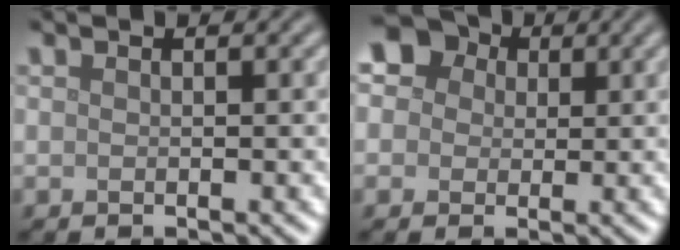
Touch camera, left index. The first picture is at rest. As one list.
[{"total": 9.0, "force": [3.5, 7.3, 3.9], "torque": [-0.079, 0.040, 0.024]}]